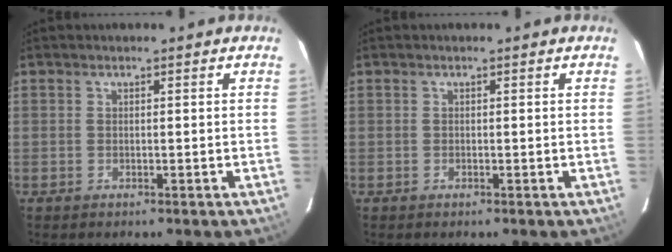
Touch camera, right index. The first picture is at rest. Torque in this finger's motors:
{"motor_torque": [0.09, 0.05, -0.01, 0.00]}